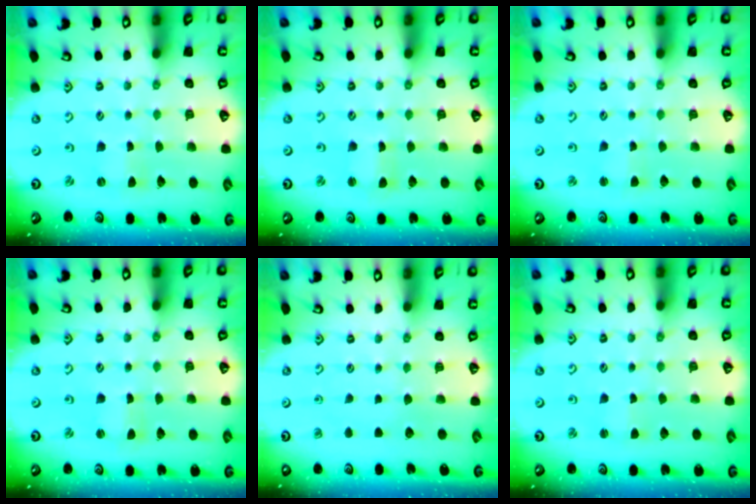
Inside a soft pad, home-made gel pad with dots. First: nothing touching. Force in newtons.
{"total": 0.9, "press": 0.9, "slide": 0.2}
{"total": 2.6, "press": 2.6, "slide": 0.3}
{"total": 0.6, "press": 0.5, "slide": 0.2}
{"total": 0.0}
{"total": 0.7, "press": 0.7, "slide": 0.1}